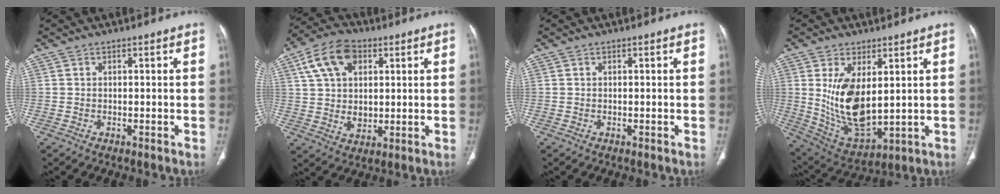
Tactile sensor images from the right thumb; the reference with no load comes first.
{"total": 13.0, "force": [4.8, 8.6, 8.5], "torque": [-0.136, -0.004, 0.087]}
{"total": 0.0}
{"total": 13.6, "force": [2.5, 6.8, 11.5], "torque": [-0.205, -0.024, 0.070]}